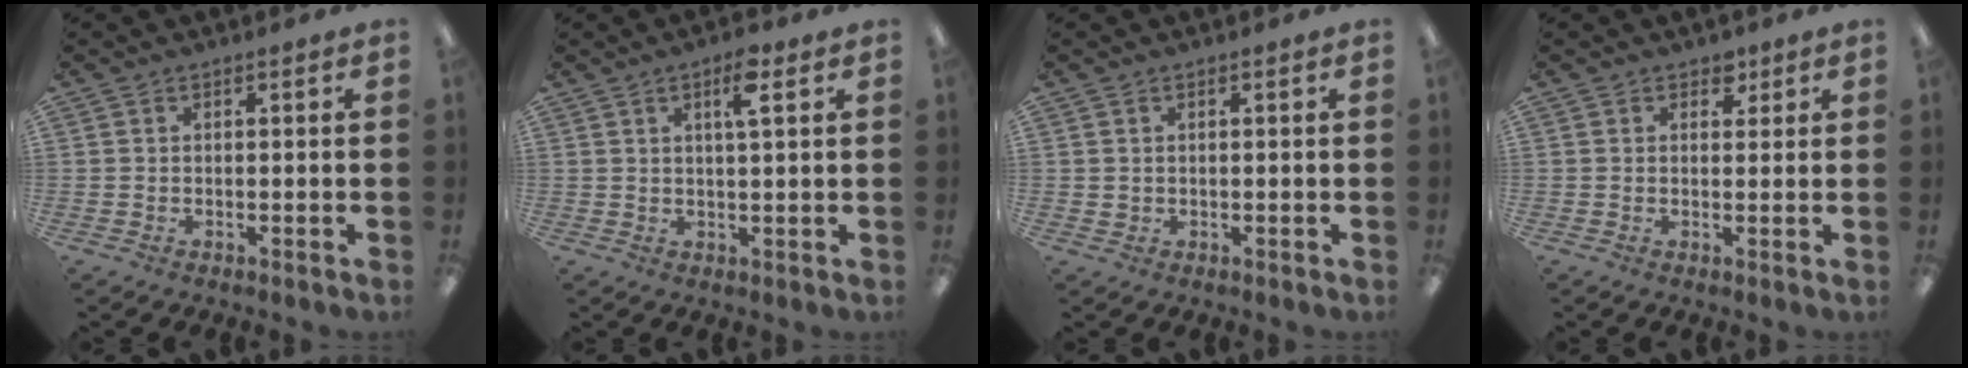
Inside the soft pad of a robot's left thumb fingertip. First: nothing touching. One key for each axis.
{"total": 5.3, "fx": 2.8, "fy": 1.2, "fz": 4.3, "tx": -0.070, "ty": -0.003, "tz": 0.039}
{"total": 1.0, "fx": 0.6, "fy": 0.8, "fz": 0.1, "tx": -0.003, "ty": 0.003, "tz": 0.010}
{"total": 2.6, "fx": 1.7, "fy": 1.8, "fz": 0.8, "tx": 0.007, "ty": -0.007, "tz": 0.026}